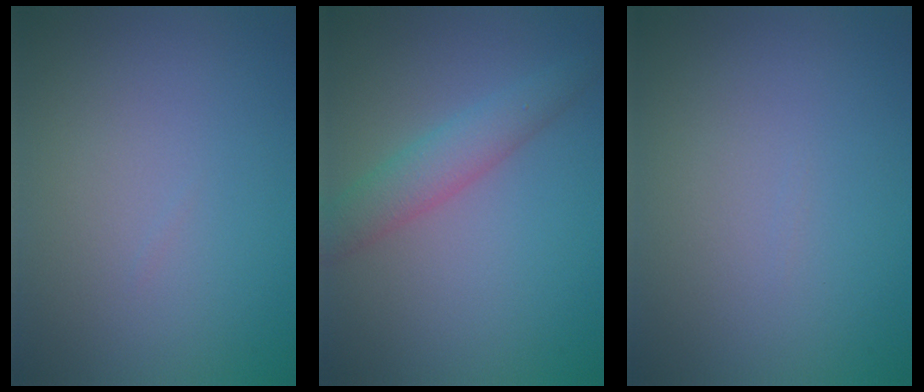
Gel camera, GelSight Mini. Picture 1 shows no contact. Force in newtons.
{"total": 3.2, "press": 3.2, "slide": 0.1}
{"total": 0.0}